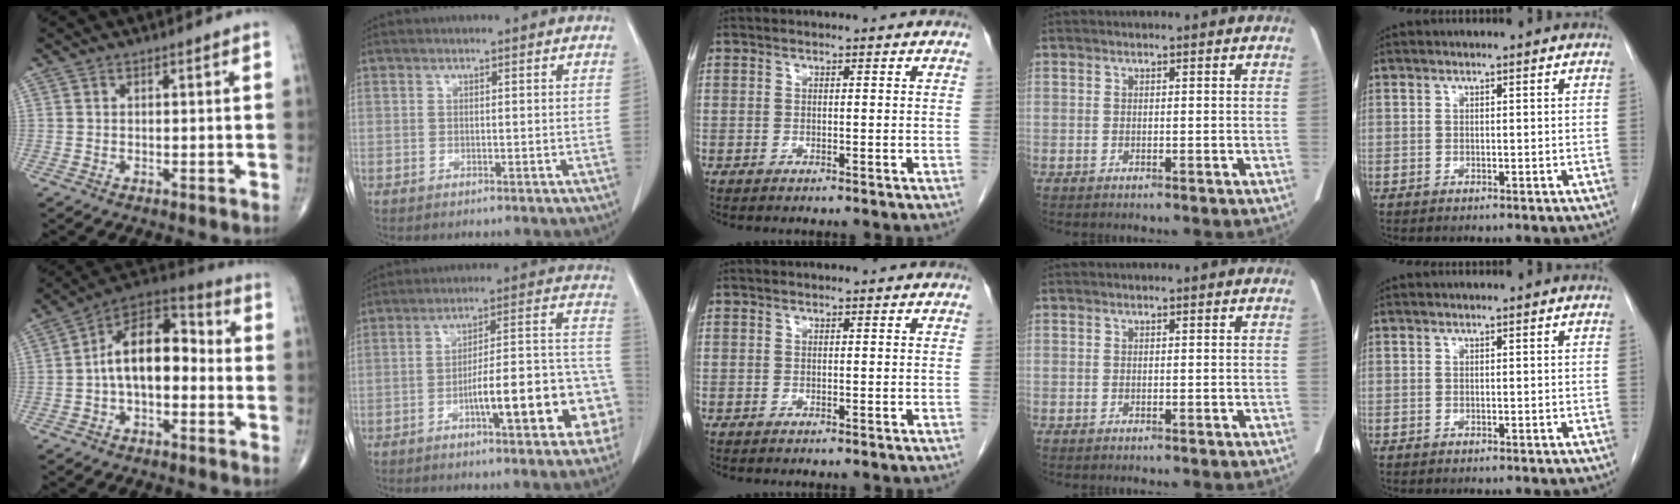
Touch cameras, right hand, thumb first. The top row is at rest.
{"thumb": {"total": 14.1, "force": [-0.9, 8.1, 11.6], "torque": [-0.160, 0.049, -0.031]}, "index": {"total": 15.4, "force": [-5.8, 3.1, 14.0], "torque": [-0.165, 0.041, -0.076]}}